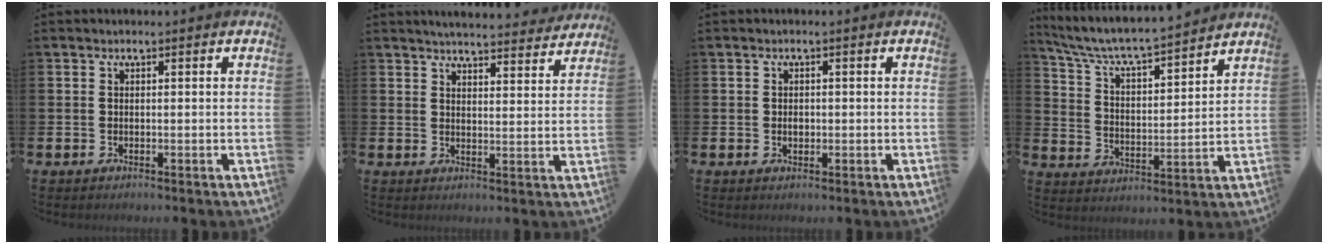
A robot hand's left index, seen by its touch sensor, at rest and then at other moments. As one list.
[{"total": 4.8, "force": [4.8, 0.3, 0.5], "torque": [-0.011, -0.032, 0.084]}, {"total": 1.2, "force": [-0.1, 0.9, 0.8], "torque": [-0.004, 0.002, -0.006]}, {"total": 6.5, "force": [6.2, 0.4, 1.9], "torque": [-0.070, -0.050, 0.103]}]